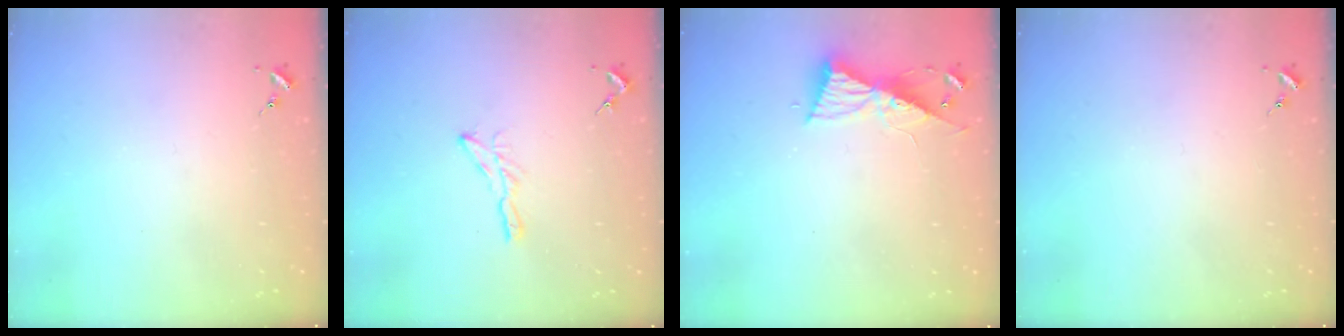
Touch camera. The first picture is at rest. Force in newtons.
{"total": 6.1, "press": 6.1, "slide": 0.3}
{"total": 9.2, "press": 9.2, "slide": 0.8}
{"total": 0.0}